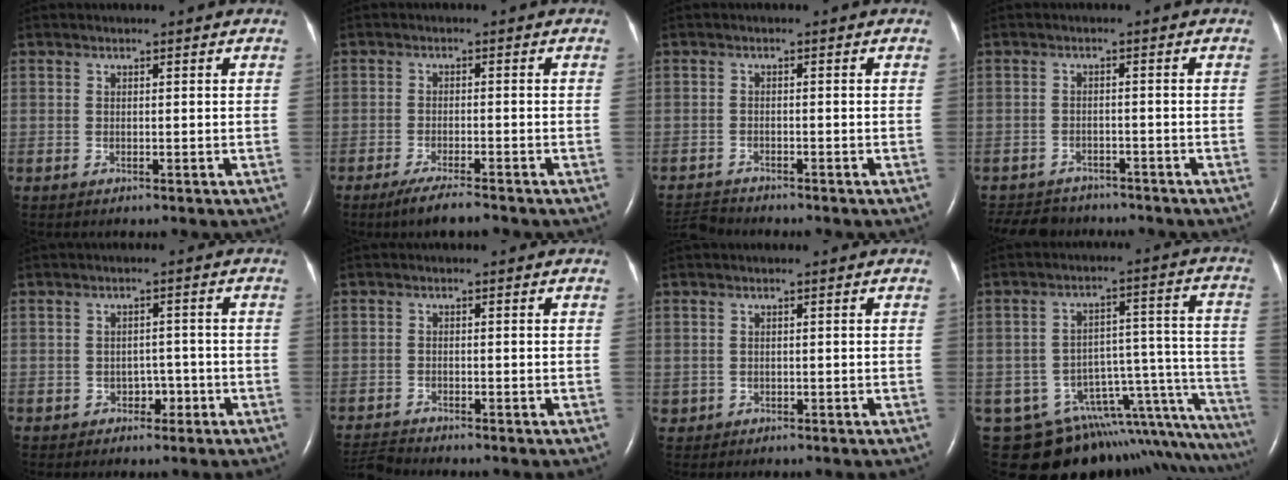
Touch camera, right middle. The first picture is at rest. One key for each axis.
{"total": 4.7, "fx": -3.7, "fy": 0.3, "fz": 2.8, "tx": -0.059, "ty": -0.013, "tz": -0.065}
{"total": 3.4, "fx": -3.3, "fy": 0.0, "fz": -0.2, "tx": 0.002, "ty": -0.018, "tz": -0.061}
{"total": 8.1, "fx": -7.3, "fy": 3.3, "fz": 1.5, "tx": -0.031, "ty": -0.001, "tz": -0.103}
{"total": 2.5, "fx": -1.2, "fy": 1.9, "fz": 1.1, "tx": -0.012, "ty": 0.011, "tz": -0.011}
{"total": 2.9, "fx": -2.8, "fy": -0.6, "fz": -0.1, "tx": -0.003, "ty": -0.020, "tz": -0.051}
{"total": 0.8, "fx": -0.2, "fy": 0.8, "fz": 0.1, "tx": 0.000, "ty": 0.004, "tz": -0.001}
{"total": 19.0, "fx": -14.9, "fy": 6.7, "fz": 9.7, "tx": -0.051, "ty": 0.086, "tz": -0.176}